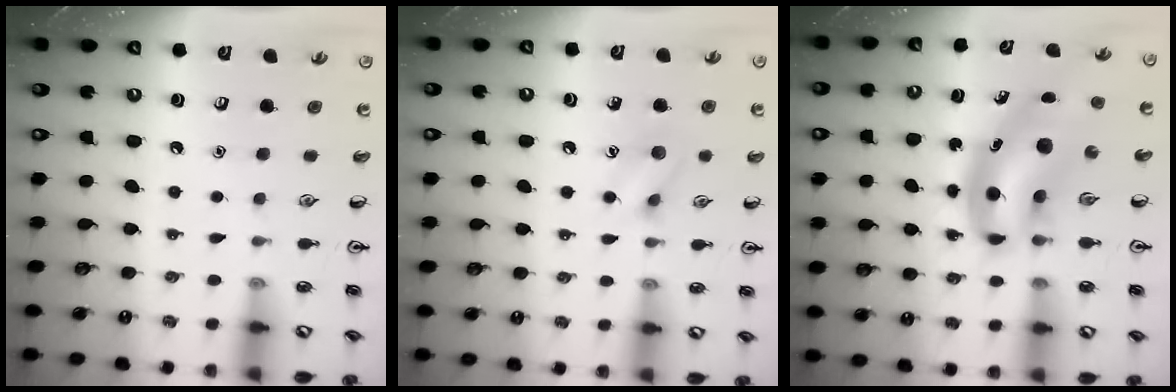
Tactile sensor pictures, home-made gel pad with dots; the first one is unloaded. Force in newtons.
{"total": 7.0, "press": 7.0, "slide": 0.7}
{"total": 8.9, "press": 8.5, "slide": 2.5}